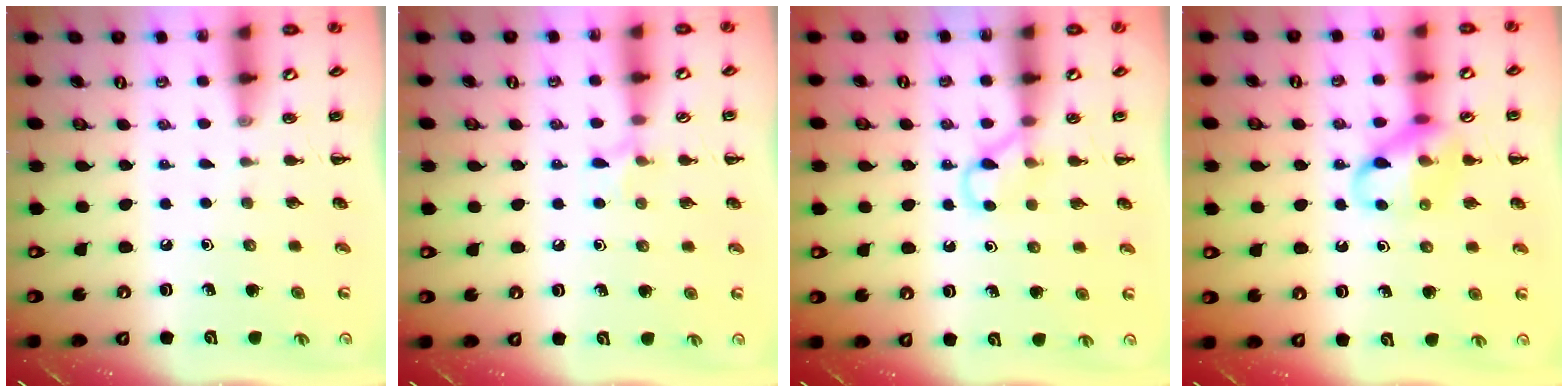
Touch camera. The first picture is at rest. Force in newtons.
{"total": 6.0, "press": 5.7, "slide": 2.0}
{"total": 4.0, "press": 3.8, "slide": 1.1}
{"total": 13.2, "press": 13.2, "slide": 1.4}